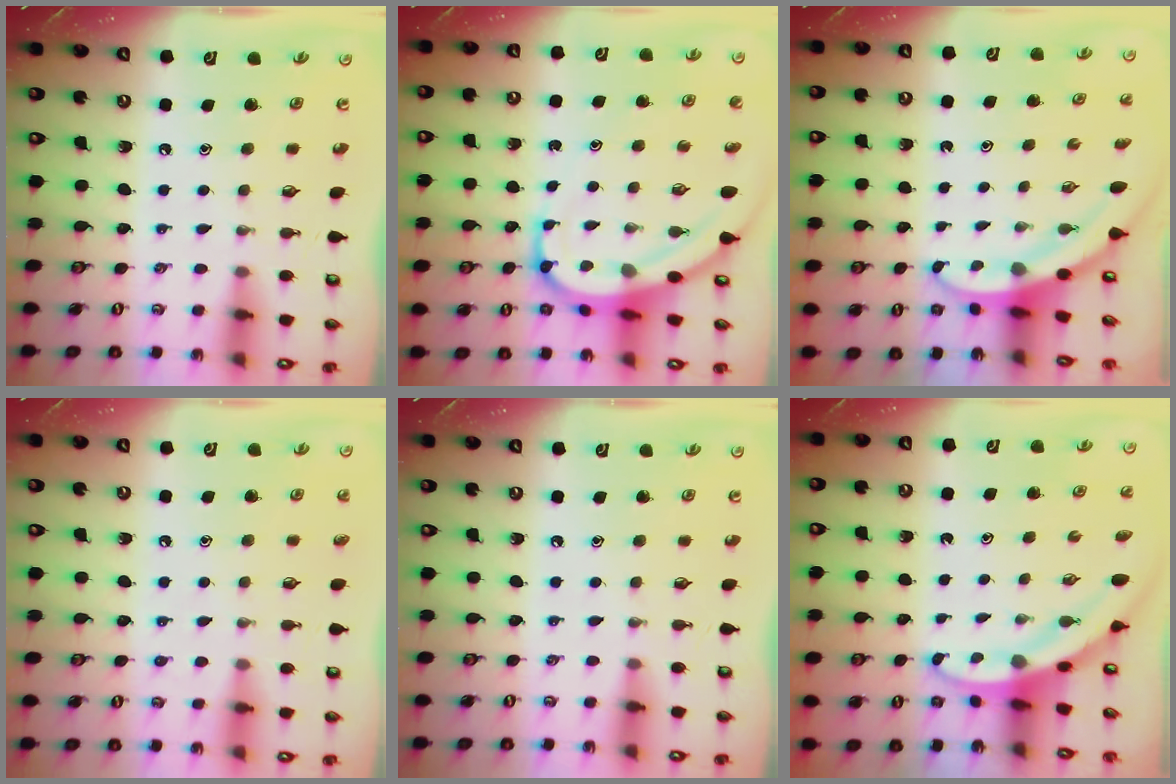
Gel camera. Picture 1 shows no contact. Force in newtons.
{"total": 10.5, "press": 10.4, "slide": 1.0}
{"total": 3.3, "press": 3.3, "slide": 0.1}
{"total": 4.1, "press": 4.1, "slide": 0.5}
{"total": 0.0}
{"total": 3.6, "press": 3.6, "slide": 0.1}